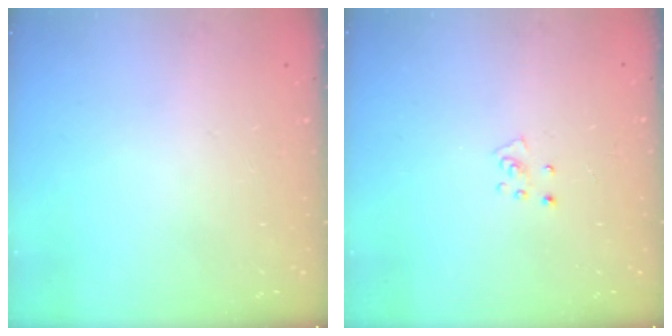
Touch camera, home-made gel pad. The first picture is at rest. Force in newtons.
{"total": 3.5, "press": 3.5, "slide": 0.3}